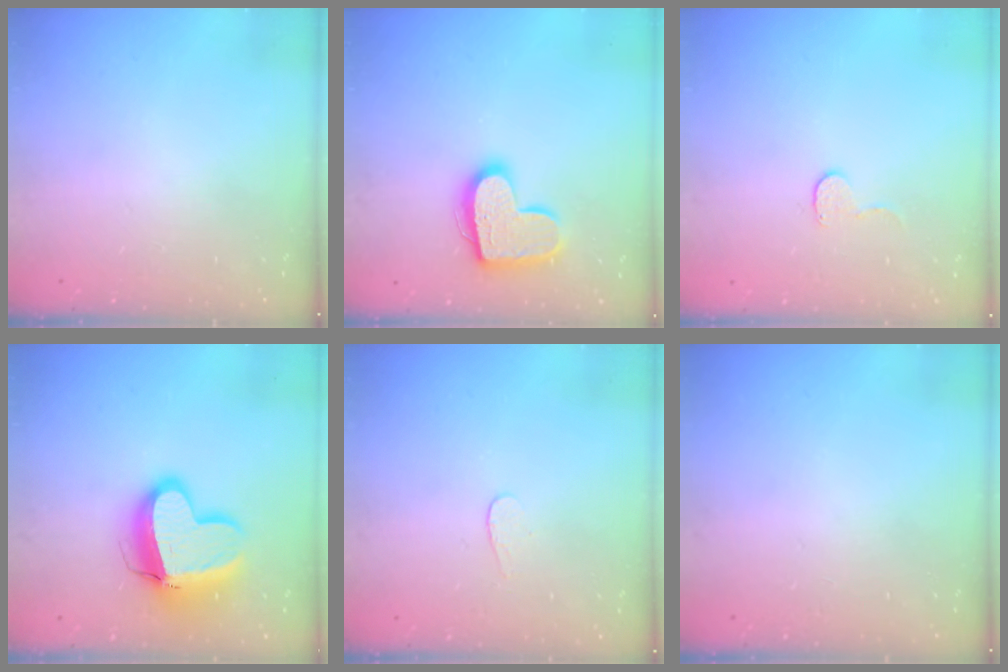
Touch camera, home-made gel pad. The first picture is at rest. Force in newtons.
{"total": 16.4, "press": 16.4, "slide": 1.2}
{"total": 4.6, "press": 4.6, "slide": 0.4}
{"total": 15.5, "press": 15.3, "slide": 2.2}
{"total": 3.0, "press": 3.0, "slide": 0.3}
{"total": 0.0}